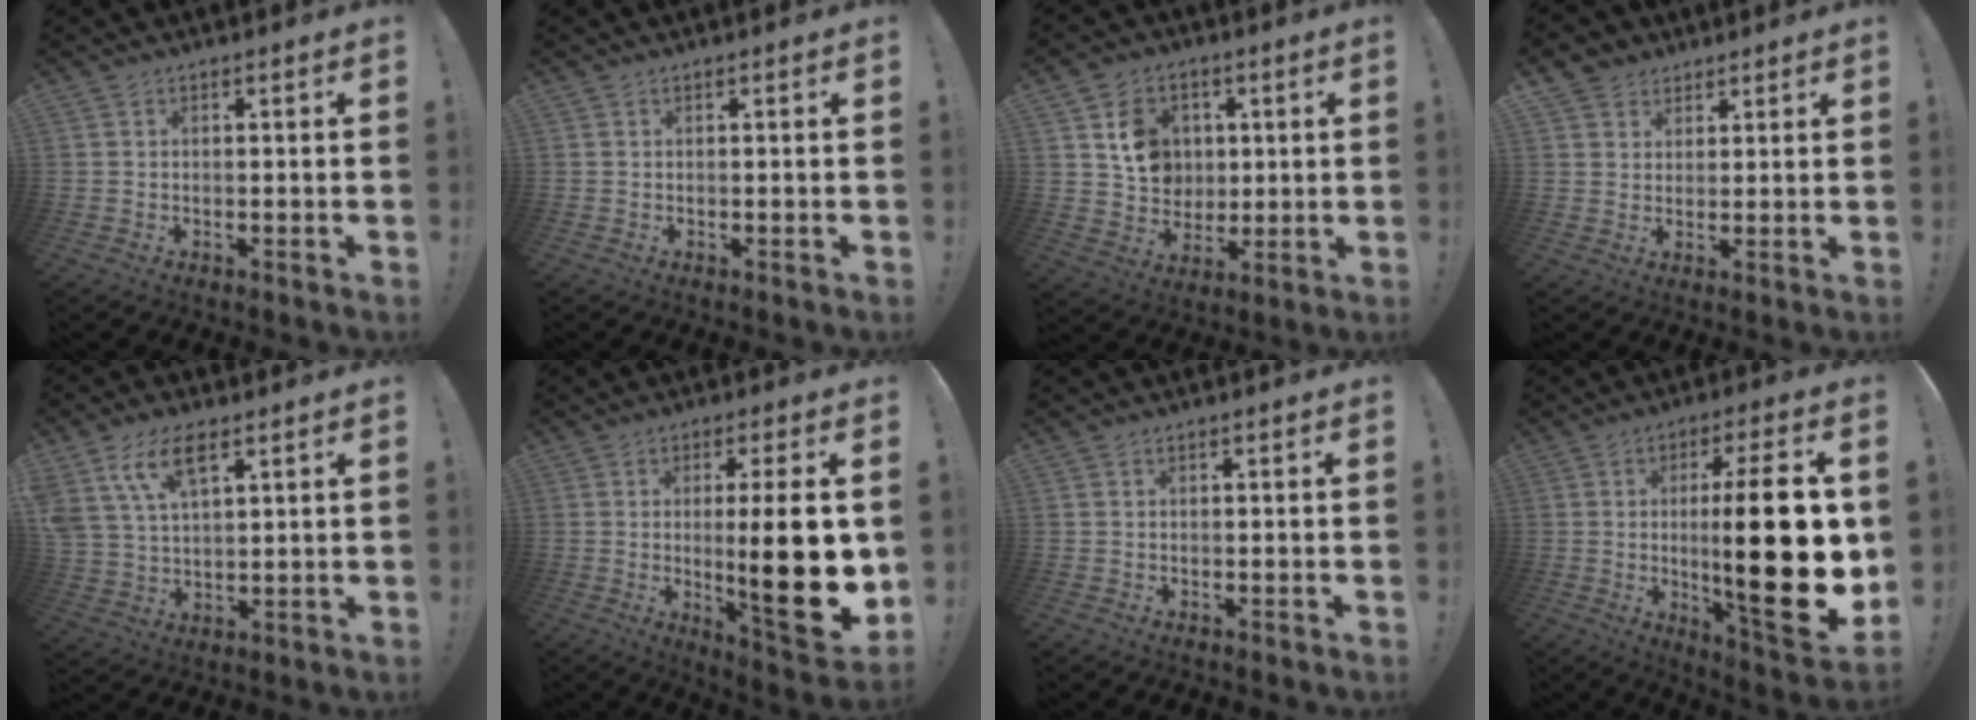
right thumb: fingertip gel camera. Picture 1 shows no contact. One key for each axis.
{"total": 0.0}
{"total": 10.8, "fx": 3.1, "fy": 9.7, "fz": 3.7, "tx": -0.050, "ty": -0.006, "tz": 0.070}
{"total": 5.1, "fx": 2.9, "fy": 4.1, "fz": 0.4, "tx": -0.004, "ty": -0.019, "tz": 0.057}
{"total": 11.3, "fx": 6.4, "fy": 5.5, "fz": 7.5, "tx": -0.150, "ty": -0.015, "tz": 0.122}
{"total": 18.2, "fx": -0.5, "fy": 2.8, "fz": 18.0, "tx": -0.255, "ty": -0.021, "tz": -0.005}
{"total": 0.0}
{"total": 25.6, "fx": -0.2, "fy": 4.9, "fz": 25.2, "tx": -0.419, "ty": -0.025, "tz": -0.005}